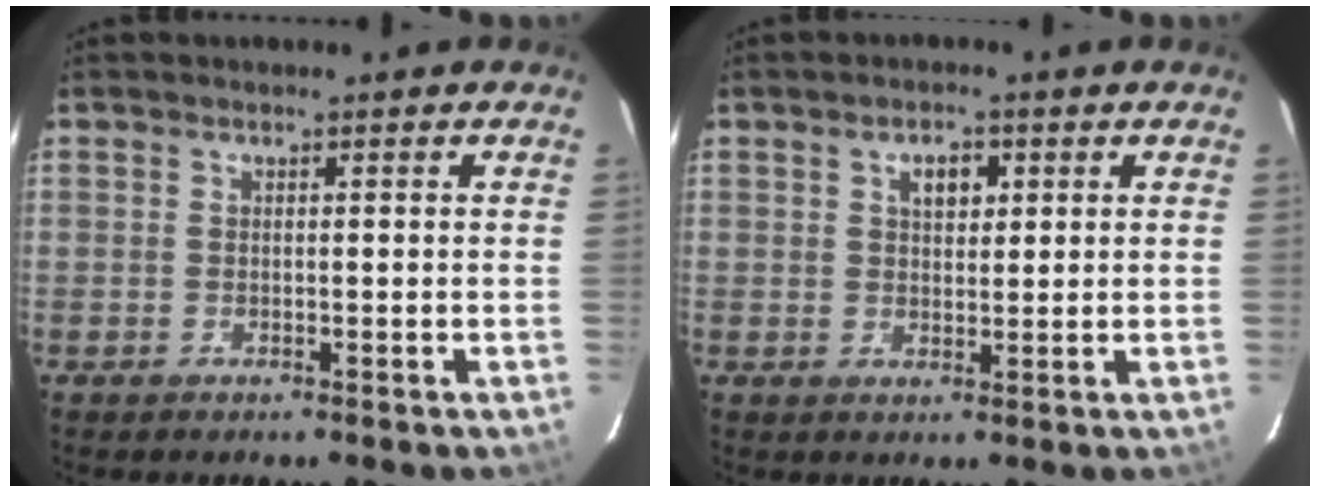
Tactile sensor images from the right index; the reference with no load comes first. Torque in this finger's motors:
{"motor_torque": [0.23, 0.17, 0.08, 0.06]}